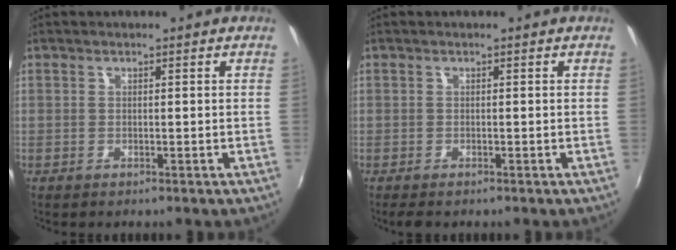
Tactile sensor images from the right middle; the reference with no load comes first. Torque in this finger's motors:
{"motor_torque": [0.23, -0.18, 0.03, 0.02]}